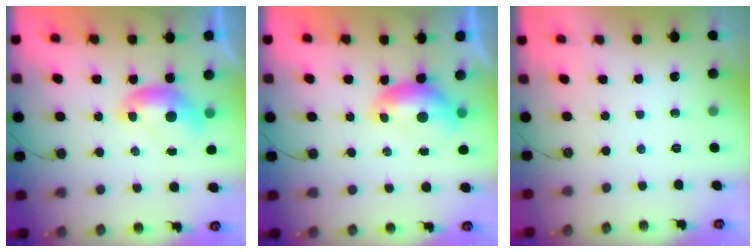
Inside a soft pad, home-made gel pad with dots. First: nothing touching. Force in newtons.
{"total": 0.0}
{"total": 0.0}